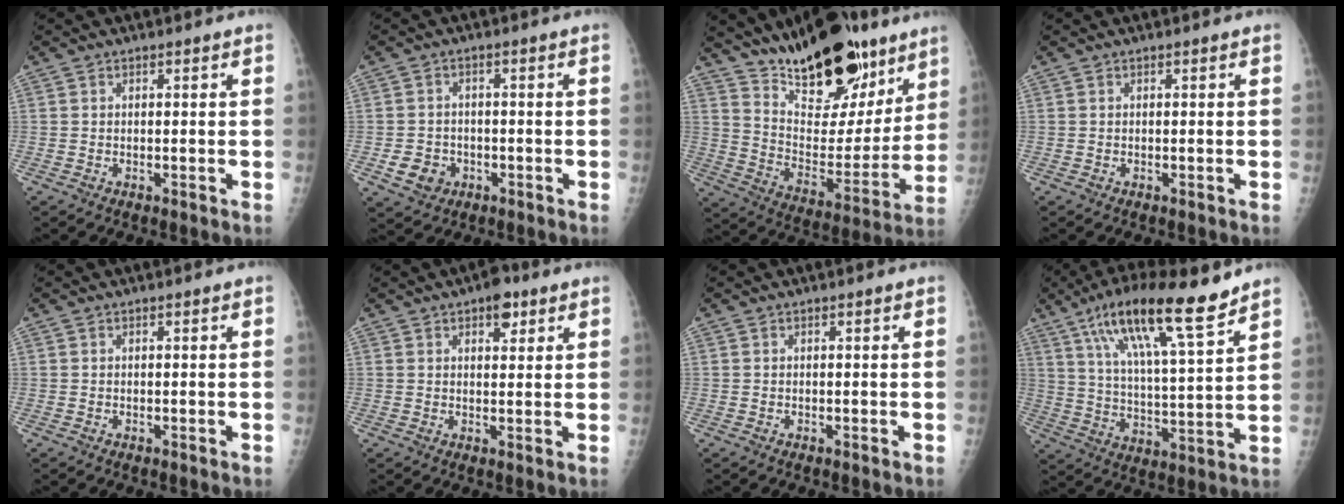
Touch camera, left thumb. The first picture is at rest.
{"total": 5.0, "force": [-1.6, 4.4, 1.8], "torque": [-0.014, 0.007, -0.020]}
{"total": 24.6, "force": [17.2, 10.3, 14.2], "torque": [-0.175, -0.090, 0.275]}
{"total": 0.0}
{"total": 0.0}
{"total": 4.8, "force": [2.8, 2.4, 3.2], "torque": [-0.025, -0.010, 0.035]}
{"total": 0.0}
{"total": 18.0, "force": [12.1, 2.9, 12.9], "torque": [-0.209, -0.051, 0.209]}